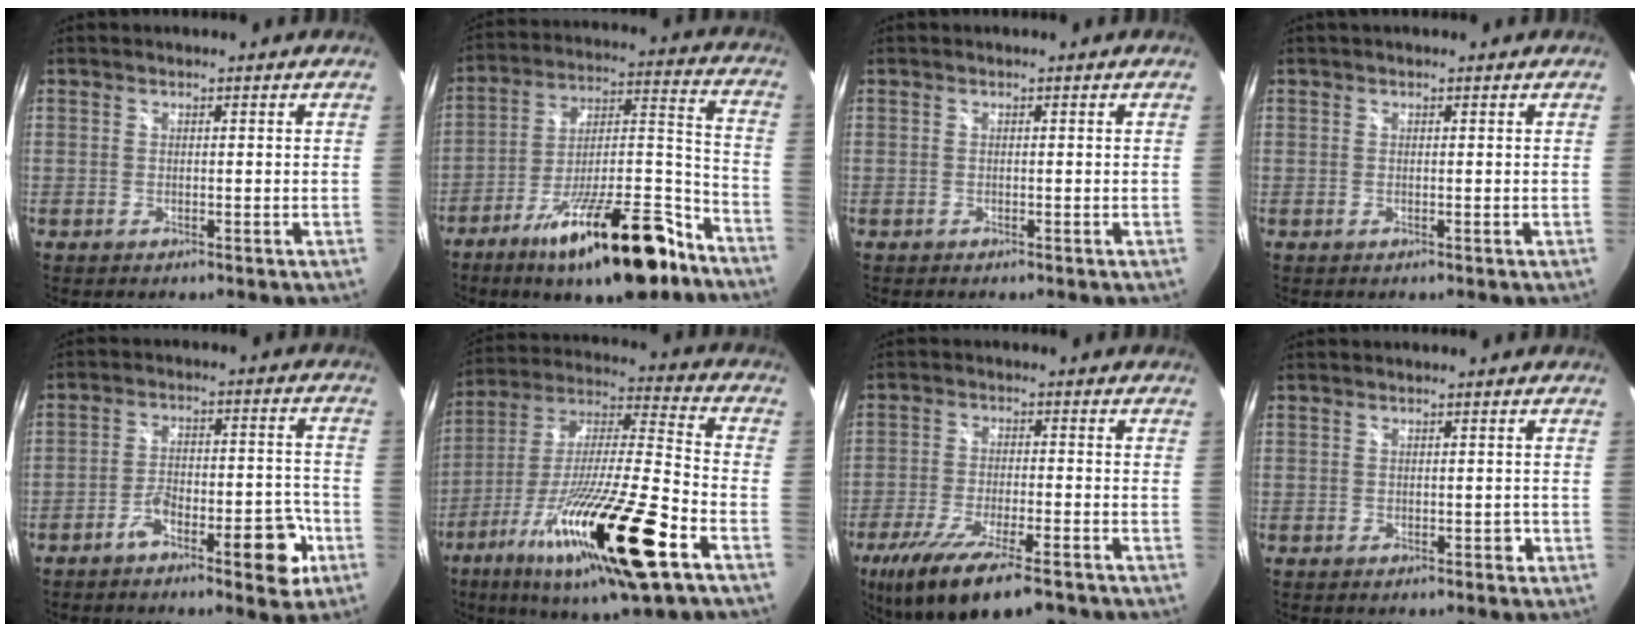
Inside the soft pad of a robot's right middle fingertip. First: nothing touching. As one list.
[{"total": 22.7, "force": [-15.0, 6.1, 15.9], "torque": [-0.252, 0.002, -0.234]}, {"total": 0.0}, {"total": 1.4, "force": [1.0, 0.6, 0.8], "torque": [-0.011, 0.007, 0.012]}, {"total": 10.0, "force": [-5.8, 3.1, 7.4], "torque": [-0.119, 0.013, -0.080]}, {"total": 25.8, "force": [-13.1, 3.1, 22.0], "torque": [-0.398, -0.057, -0.230]}, {"total": 15.5, "force": [-10.9, 3.8, 10.4], "torque": [-0.211, -0.049, -0.185]}, {"total": 1.1, "force": [-0.5, 0.9, 0.4], "torque": [-0.003, 0.001, -0.004]}]